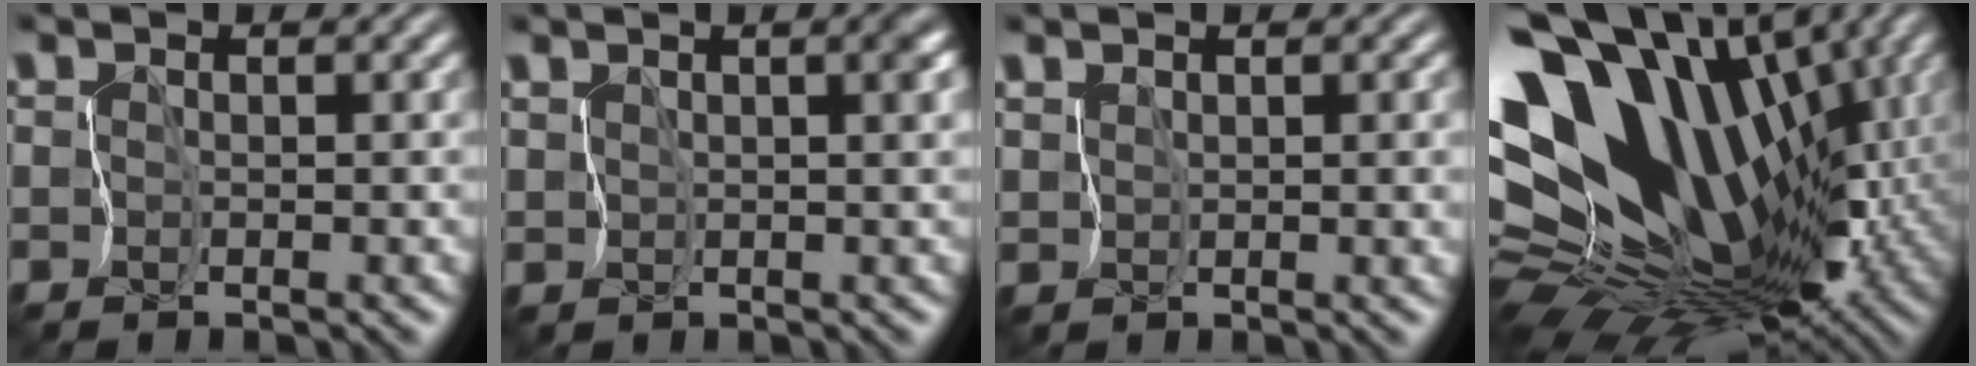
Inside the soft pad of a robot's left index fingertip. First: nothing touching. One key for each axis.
{"total": 3.1, "fx": 1.0, "fy": 1.2, "fz": 2.6, "tx": -0.034, "ty": 0.005, "tz": 0.019}
{"total": 2.5, "fx": 1.0, "fy": 1.2, "fz": 1.9, "tx": -0.040, "ty": -0.004, "tz": 0.017}
{"total": 18.7, "fx": 1.4, "fy": 12.2, "fz": 14.1, "tx": -0.242, "ty": -0.012, "tz": 0.048}